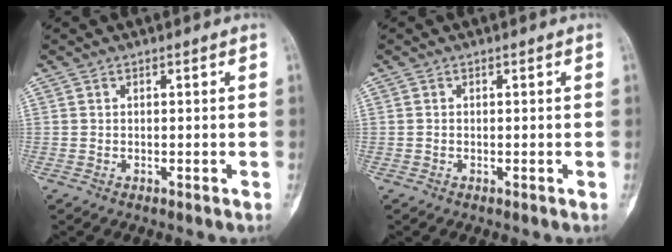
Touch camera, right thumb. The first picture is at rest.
{"total": 0.0}